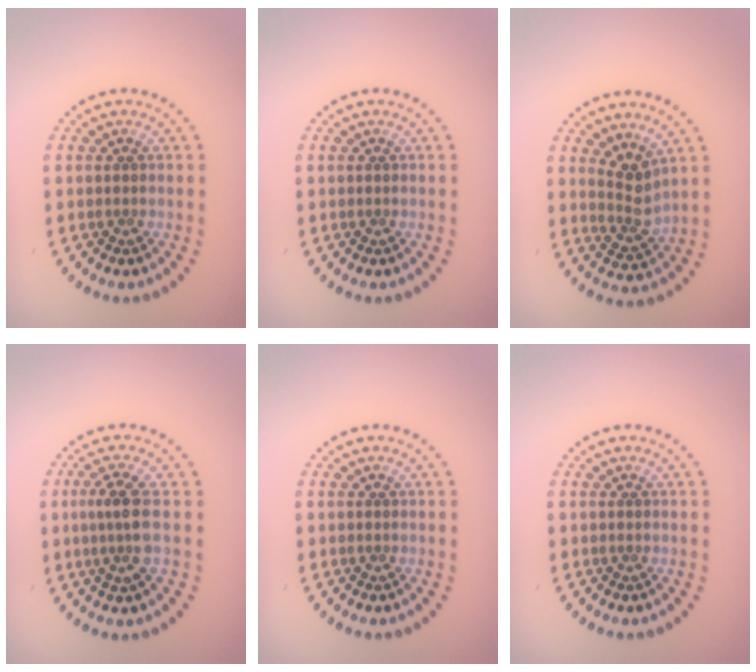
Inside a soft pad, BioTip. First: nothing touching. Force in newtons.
{"total": 0.0}
{"total": 2.7, "press": 2.0, "slide": 1.9}
{"total": 3.0, "press": 2.6, "slide": 1.4}
{"total": 0.0}
{"total": 0.0}